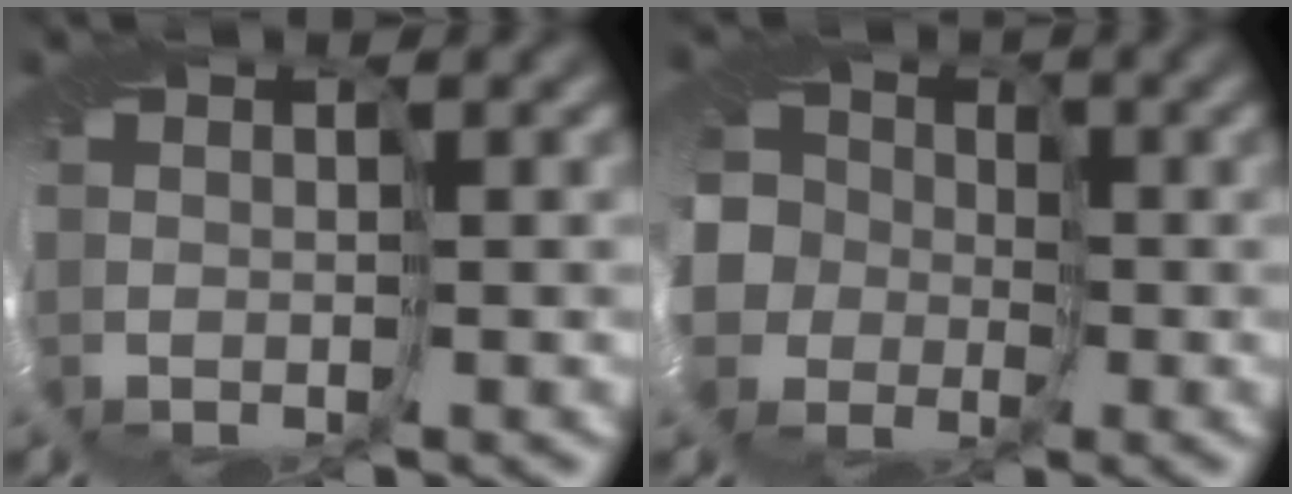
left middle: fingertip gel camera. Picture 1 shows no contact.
{"total": 7.3, "force": [-1.5, 6.6, 2.8], "torque": [-0.062, 0.013, -0.077]}